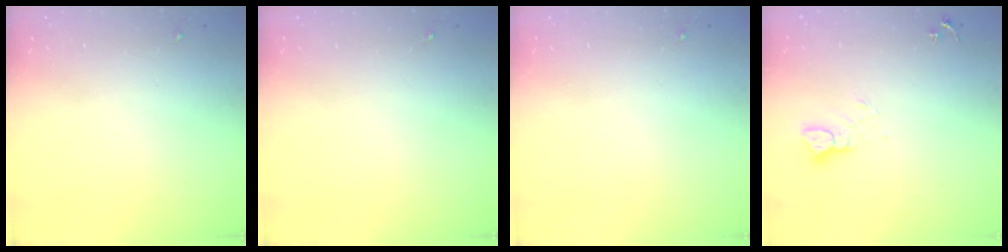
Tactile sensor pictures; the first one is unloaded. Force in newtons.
{"total": 0.0}
{"total": 0.0}
{"total": 3.1, "press": 3.1, "slide": 0.1}